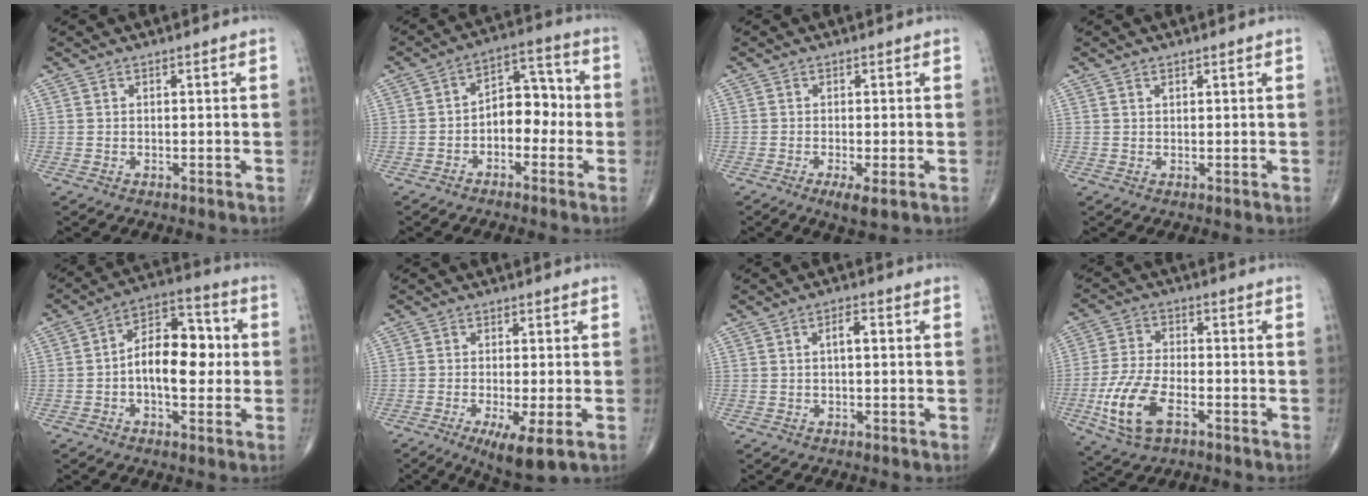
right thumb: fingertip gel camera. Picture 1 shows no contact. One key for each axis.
{"total": 8.2, "fx": -1.6, "fy": 5.4, "fz": 6.0, "tx": -0.059, "ty": 0.040, "tz": -0.040}
{"total": 3.1, "fx": -1.3, "fy": 0.6, "fz": 2.8, "tx": -0.054, "ty": -0.010, "tz": -0.024}
{"total": 0.9, "fx": 0.7, "fy": 0.3, "fz": 0.6, "tx": -0.011, "ty": -0.002, "tz": 0.014}
{"total": 12.8, "fx": -0.4, "fy": 7.0, "fz": 10.7, "tx": -0.150, "ty": 0.032, "tz": -0.016}
{"total": 7.2, "fx": -2.8, "fy": 1.5, "fz": 6.5, "tx": -0.112, "ty": -0.020, "tz": -0.045}
{"total": 2.7, "fx": 0.4, "fy": 1.0, "fz": 2.5, "tx": -0.041, "ty": 0.008, "tz": 0.004}
{"total": 11.5, "fx": -4.4, "fy": 5.6, "fz": 9.1, "tx": -0.197, "ty": 0.010, "tz": -0.081}